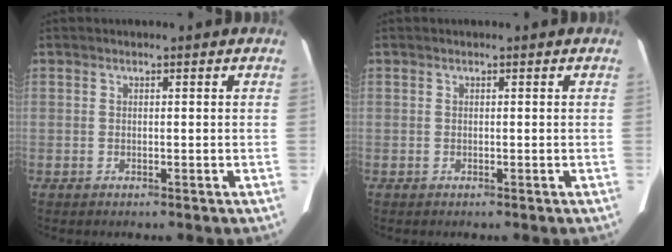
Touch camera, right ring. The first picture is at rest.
{"total": 0.0}